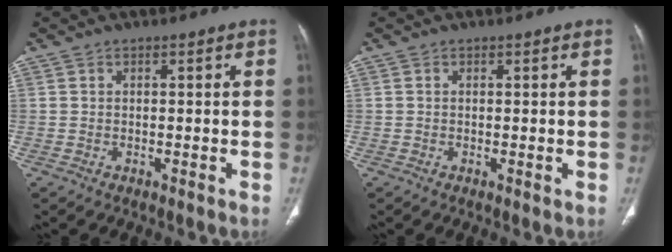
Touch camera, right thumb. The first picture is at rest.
{"total": 0.0}